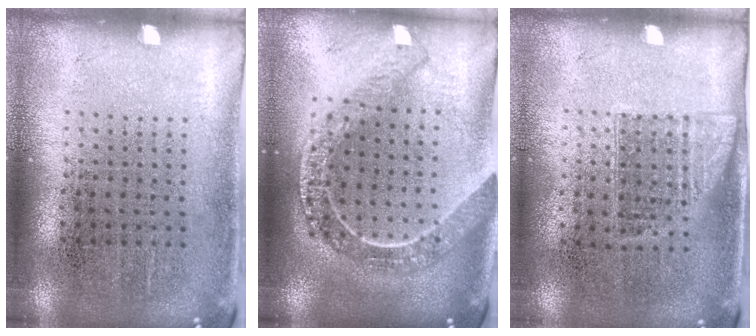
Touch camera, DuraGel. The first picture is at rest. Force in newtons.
{"total": 2.3, "press": 1.9, "slide": 1.2}
{"total": 0.9, "press": 0.8, "slide": 0.5}